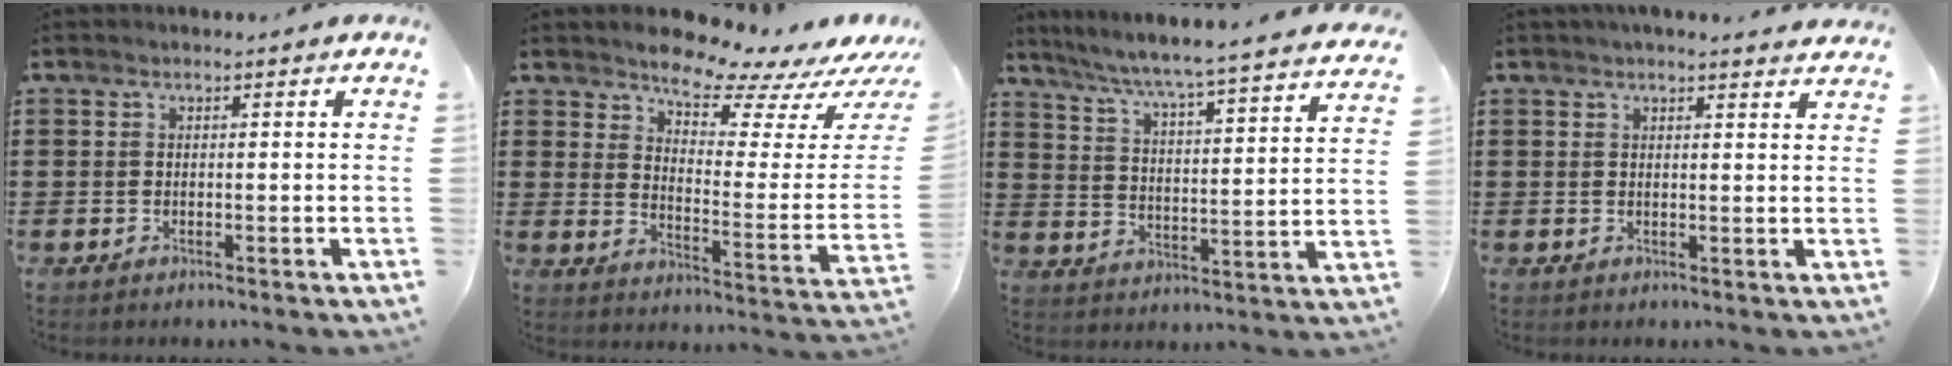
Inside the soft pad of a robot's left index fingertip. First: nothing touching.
{"total": 8.6, "force": [8.0, 1.4, 2.8], "torque": [-0.062, -0.068, 0.141]}
{"total": 5.1, "force": [4.6, -1.1, 1.9], "torque": [-0.060, -0.049, 0.069]}
{"total": 2.1, "force": [2.1, 0.1, 0.4], "torque": [-0.011, -0.003, 0.040]}